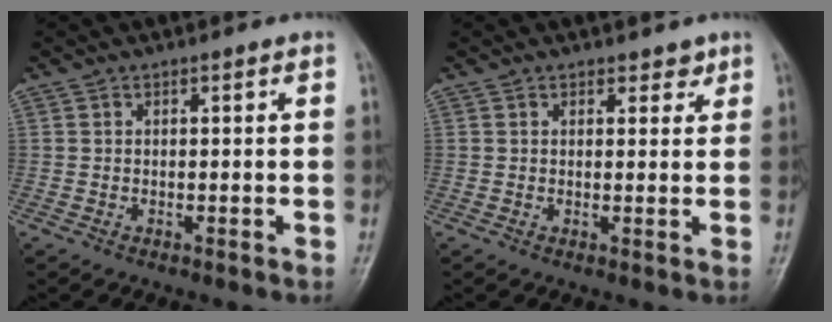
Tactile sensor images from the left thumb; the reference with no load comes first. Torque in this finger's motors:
{"motor_torque": [-0.18, 0.08, -0.19, -0.18, 0.05]}